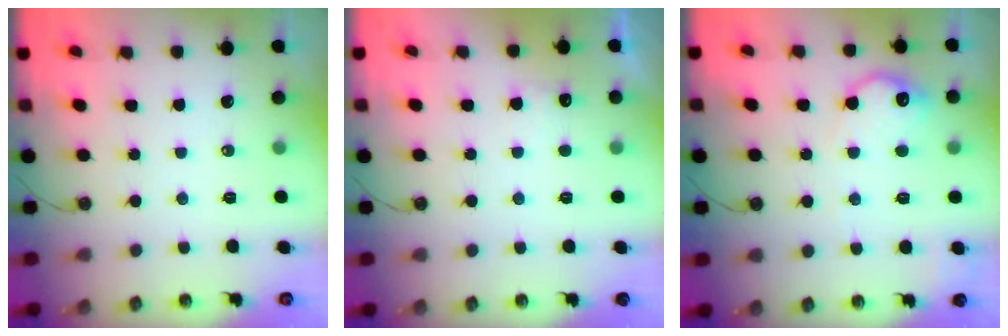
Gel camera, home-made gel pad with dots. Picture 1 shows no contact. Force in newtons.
{"total": 5.7, "press": 5.6, "slide": 1.3}
{"total": 12.2, "press": 12.1, "slide": 0.6}